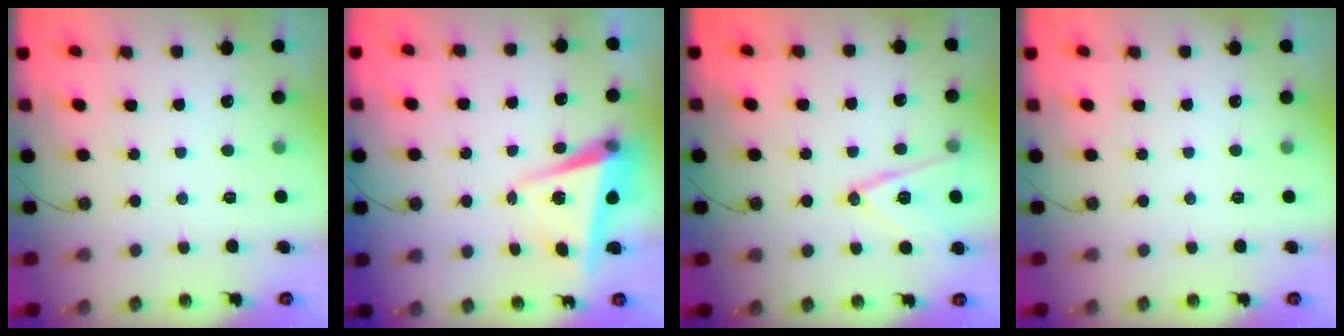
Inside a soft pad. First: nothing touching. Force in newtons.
{"total": 5.4, "press": 5.3, "slide": 1.0}
{"total": 13.6, "press": 13.2, "slide": 3.3}
{"total": 0.0}